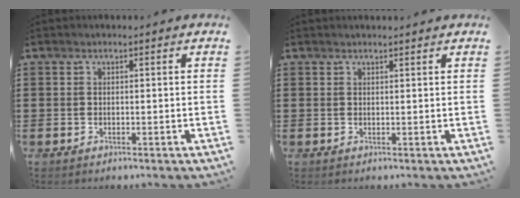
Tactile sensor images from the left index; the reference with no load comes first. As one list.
[{"total": 0.6, "force": [0.5, 0.0, 0.1], "torque": [-0.004, 0.000, 0.011]}]